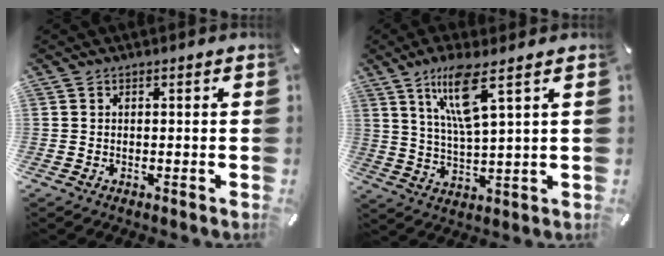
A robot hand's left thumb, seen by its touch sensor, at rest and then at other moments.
{"total": 11.0, "force": [6.0, 2.0, 9.0], "torque": [-0.178, -0.008, 0.098]}